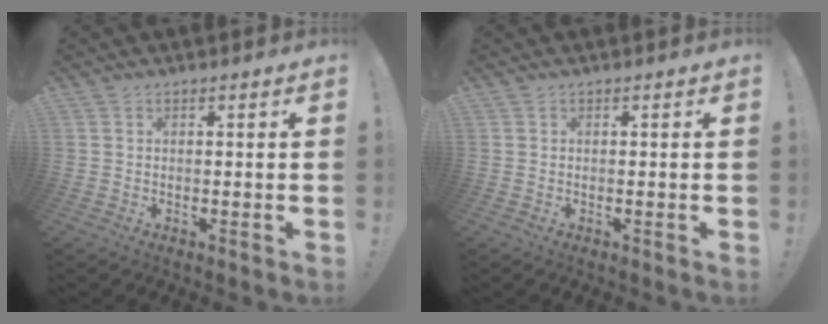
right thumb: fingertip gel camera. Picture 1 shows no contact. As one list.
[{"total": 0.0}]